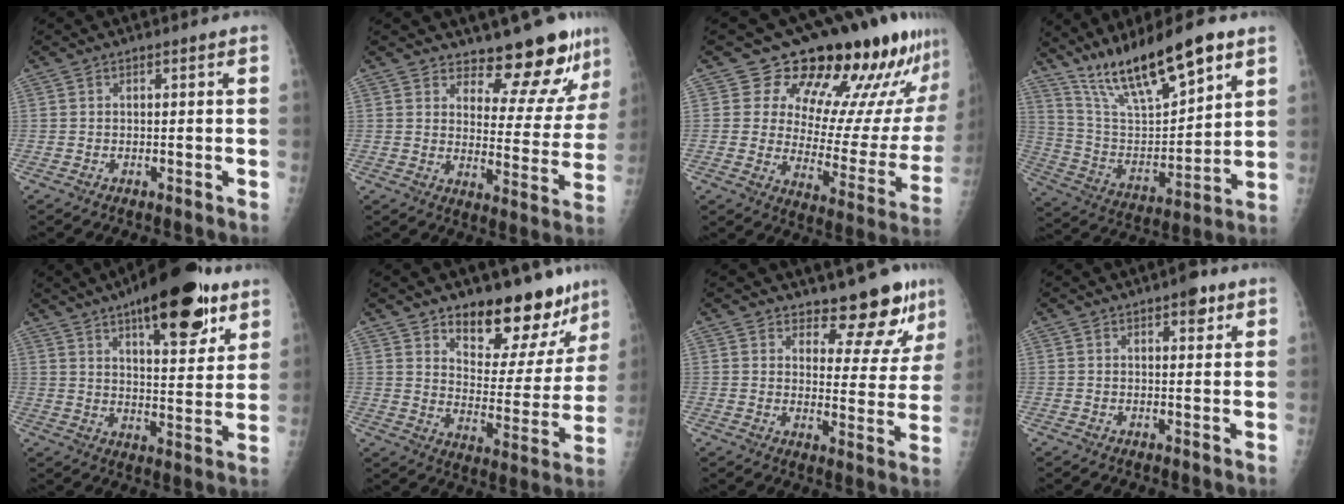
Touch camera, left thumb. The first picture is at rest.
{"total": 12.6, "force": [11.1, 3.8, 4.6], "torque": [-0.021, -0.099, 0.145]}
{"total": 23.1, "force": [18.3, 8.5, 11.2], "torque": [-0.101, -0.116, 0.238]}
{"total": 19.7, "force": [13.6, 5.1, 13.3], "torque": [-0.209, -0.055, 0.255]}
{"total": 20.4, "force": [12.0, 7.1, 14.9], "torque": [-0.189, -0.047, 0.180]}
{"total": 17.8, "force": [13.5, 7.7, 8.6], "torque": [-0.059, -0.101, 0.197]}
{"total": 10.3, "force": [8.7, 3.8, 4.0], "torque": [-0.019, -0.074, 0.112]}
{"total": 3.4, "force": [2.0, 1.4, 2.3], "torque": [-0.020, -0.007, 0.025]}